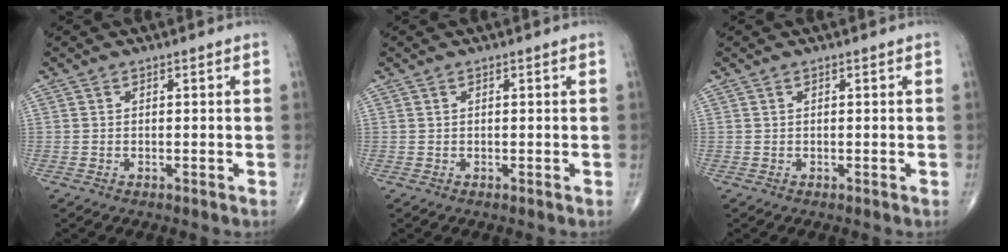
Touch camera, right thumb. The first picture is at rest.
{"total": 0.0}
{"total": 0.0}